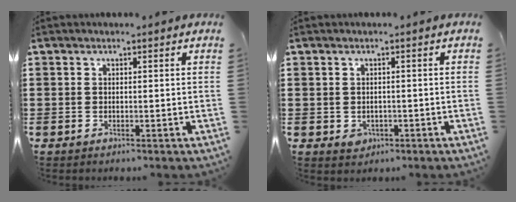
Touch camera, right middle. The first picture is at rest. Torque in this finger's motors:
{"motor_torque": [-0.14, 0.23, 0.11, 0.01]}